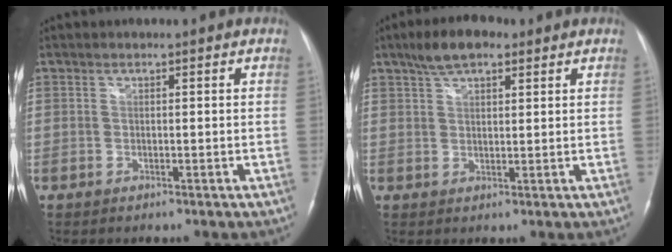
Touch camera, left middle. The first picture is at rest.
{"total": 6.7, "force": [4.5, 2.4, 4.4], "torque": [-0.084, 0.020, 0.078]}